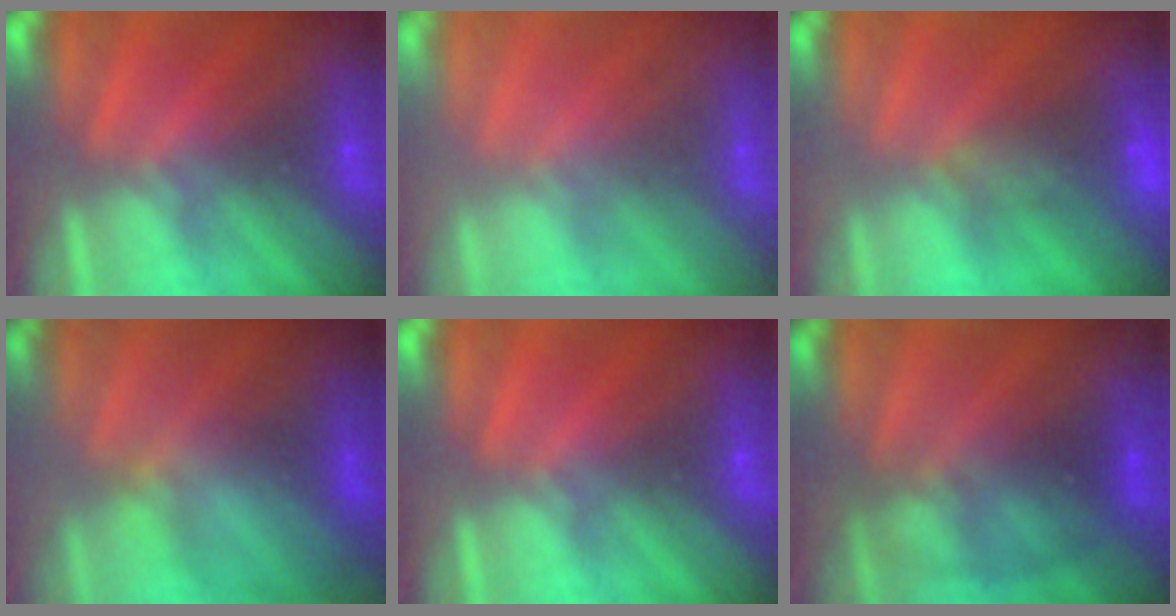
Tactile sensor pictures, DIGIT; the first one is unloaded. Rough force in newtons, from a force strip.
{"total": 2.2}
{"total": 6.7}
{"total": 4.0}
{"total": 0.0}
{"total": 2.2}